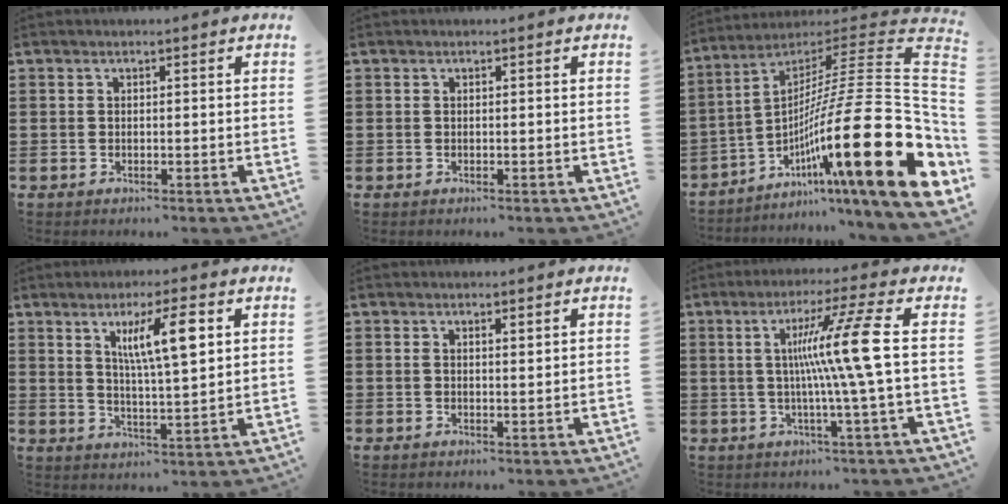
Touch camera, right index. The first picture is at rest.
{"total": 0.0}
{"total": 25.5, "force": [-6.6, 4.9, 24.1], "torque": [-0.427, -0.028, -0.124]}
{"total": 8.5, "force": [3.4, 1.7, 7.6], "torque": [-0.138, 0.004, 0.050]}
{"total": 0.7, "force": [0.5, 0.2, 0.5], "torque": [-0.012, 0.001, 0.009]}
{"total": 11.2, "force": [1.0, -1.7, 11.0], "torque": [-0.198, -0.005, 0.000]}